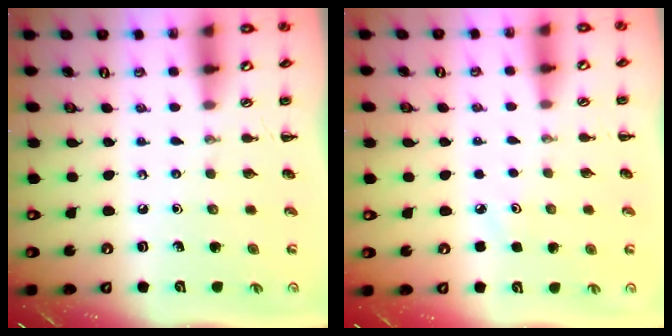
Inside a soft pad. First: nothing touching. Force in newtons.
{"total": 4.0, "press": 3.8, "slide": 1.2}